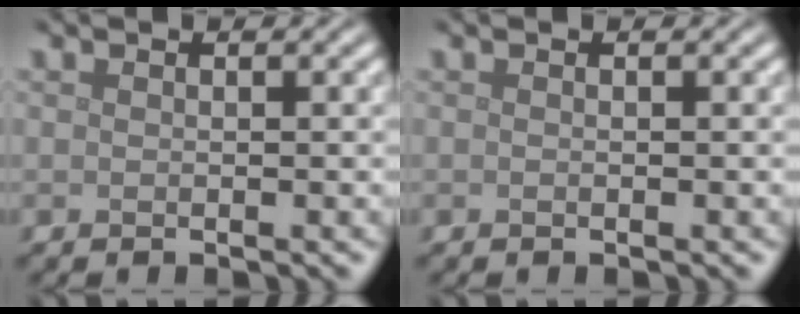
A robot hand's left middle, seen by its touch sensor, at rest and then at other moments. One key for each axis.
{"total": 0.0}